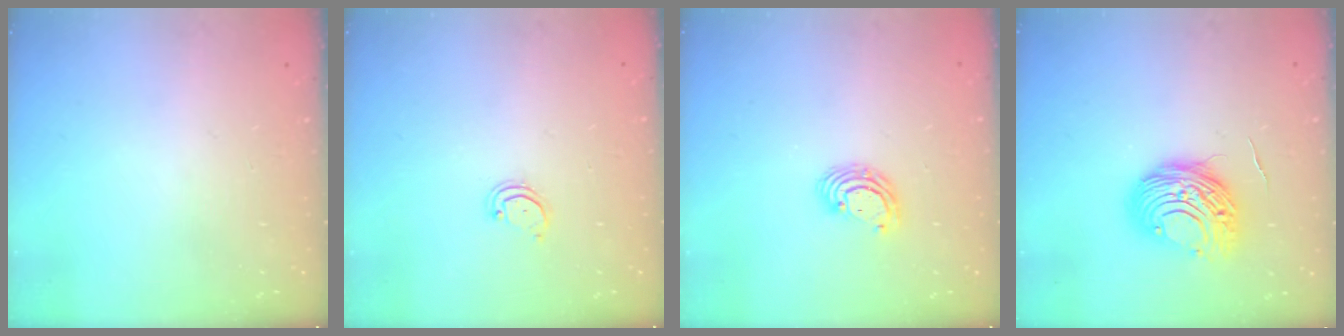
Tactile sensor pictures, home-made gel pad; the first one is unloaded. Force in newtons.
{"total": 2.5, "press": 2.5, "slide": 0.2}
{"total": 5.3, "press": 5.3, "slide": 0.2}
{"total": 11.3, "press": 11.3, "slide": 0.9}